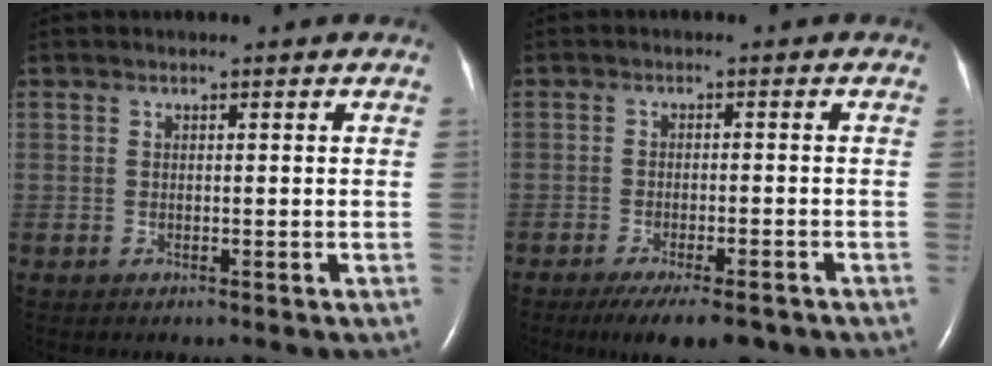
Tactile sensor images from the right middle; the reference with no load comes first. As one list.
[{"total": 9.2, "force": [-7.1, 2.2, 5.4], "torque": [-0.075, -0.012, -0.104]}]